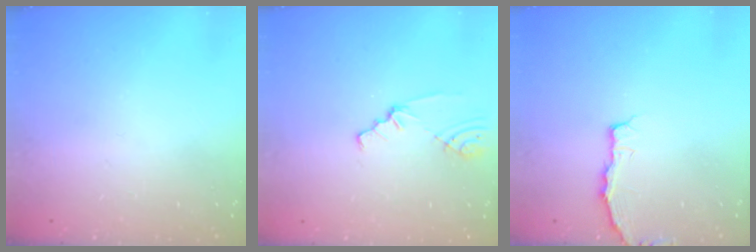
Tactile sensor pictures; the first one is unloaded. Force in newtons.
{"total": 1.8, "press": 1.8, "slide": 0.2}
{"total": 2.7, "press": 2.7, "slide": 0.5}